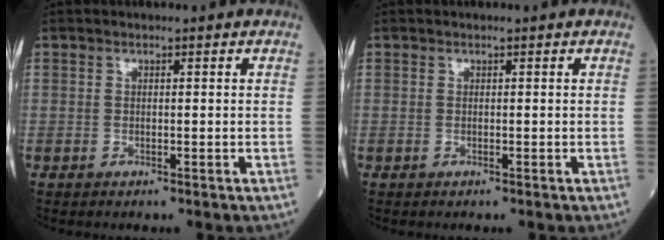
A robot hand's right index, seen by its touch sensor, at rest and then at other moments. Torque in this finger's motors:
{"motor_torque": [0.02, -0.02, 0.00, -0.01]}